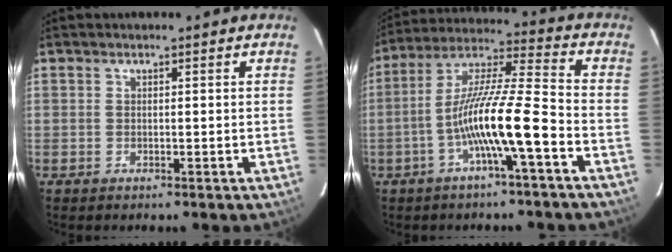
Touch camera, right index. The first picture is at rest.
{"total": 13.1, "force": [-5.3, 0.2, 11.9], "torque": [-0.226, 0.008, -0.101]}